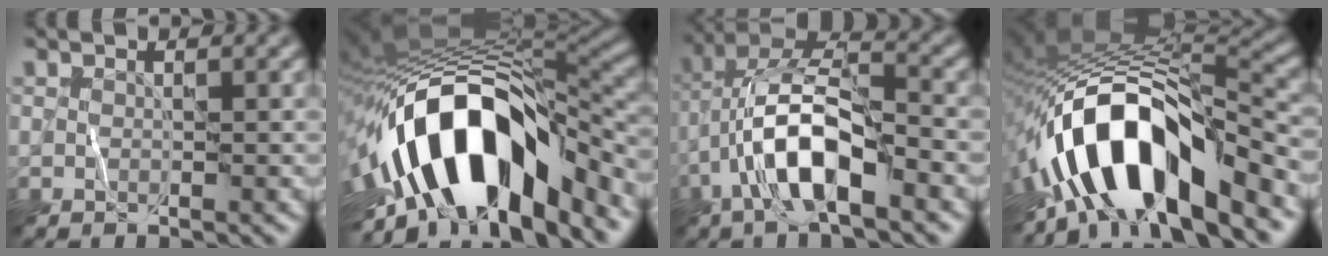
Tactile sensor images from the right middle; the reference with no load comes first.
{"total": 16.3, "force": [-4.6, 8.0, 13.5], "torque": [-0.217, 0.017, -0.087]}
{"total": 8.3, "force": [-3.1, 3.2, 7.0], "torque": [-0.137, 0.013, -0.062]}
{"total": 12.6, "force": [-6.0, 4.8, 10.0], "torque": [-0.159, 0.014, -0.112]}